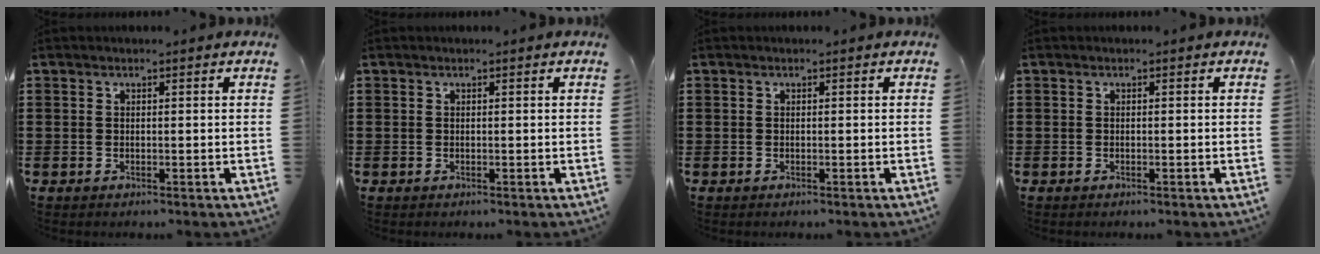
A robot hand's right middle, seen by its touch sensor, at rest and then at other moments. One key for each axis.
{"total": 0.0}
{"total": 0.0}
{"total": 0.0}